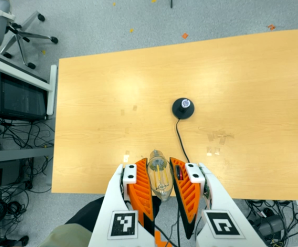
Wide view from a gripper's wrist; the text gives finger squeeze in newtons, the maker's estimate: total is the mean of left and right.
{"total": 18.3, "left": 20.0, "right": 16.5}